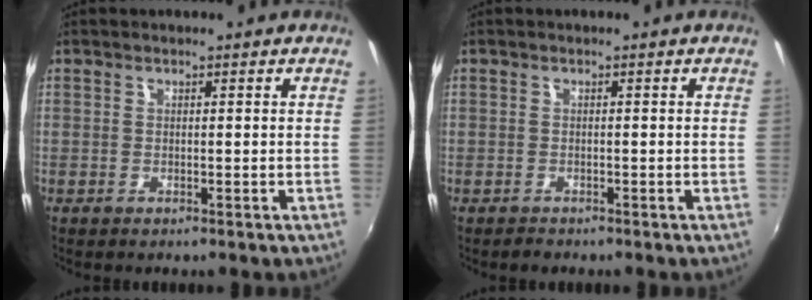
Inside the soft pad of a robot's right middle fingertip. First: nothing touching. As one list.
[{"total": 1.2, "force": [-1.0, 0.6, 0.2], "torque": [-0.006, 0.001, -0.016]}]